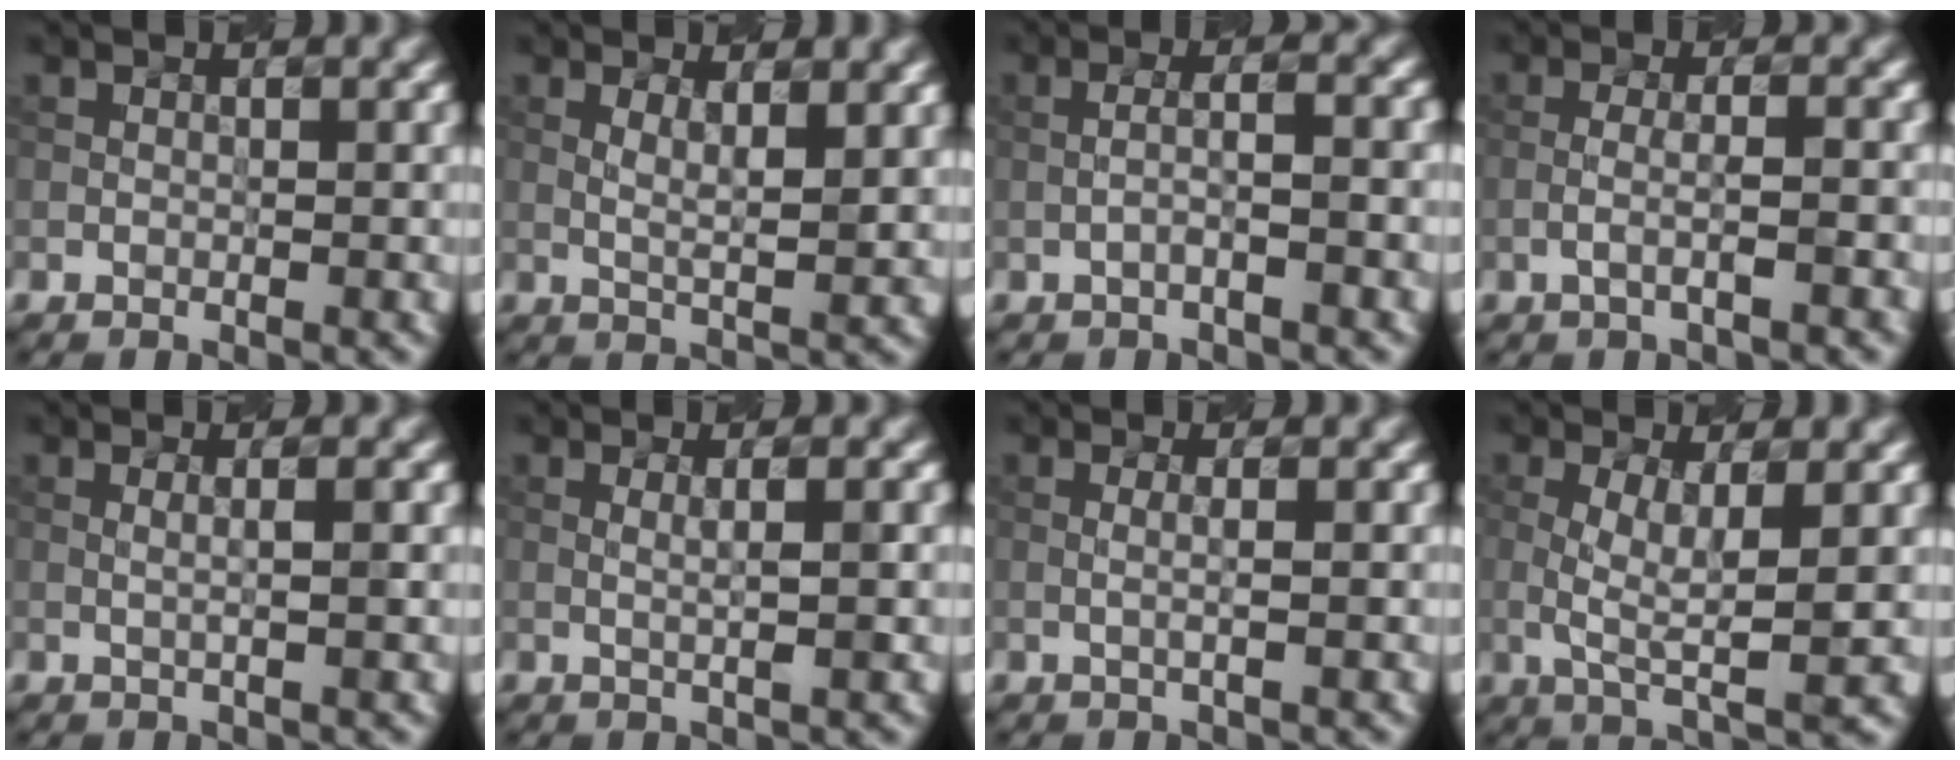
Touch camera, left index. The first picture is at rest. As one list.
[{"total": 2.6, "force": [0.9, 0.5, 2.3], "torque": [-0.040, -0.005, 0.025]}, {"total": 2.4, "force": [-0.8, 0.3, 2.3], "torque": [-0.039, 0.015, -0.015]}, {"total": 1.8, "force": [-0.8, 0.2, 1.6], "torque": [-0.030, 0.014, -0.016]}, {"total": 1.6, "force": [0.2, 0.3, 1.5], "torque": [-0.029, 0.007, 0.000]}, {"total": 1.8, "force": [0.1, 0.3, 1.7], "torque": [-0.034, 0.004, 0.004]}, {"total": 1.1, "force": [0.0, 0.2, 1.1], "torque": [-0.022, 0.003, 0.001]}, {"total": 4.6, "force": [-0.2, 1.0, 4.4], "torque": [-0.093, -0.001, 0.004]}]